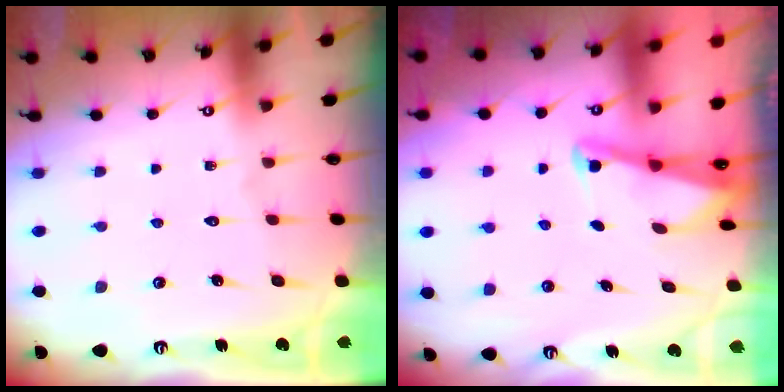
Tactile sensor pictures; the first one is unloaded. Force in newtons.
{"total": 2.2, "press": 2.2, "slide": 0.3}